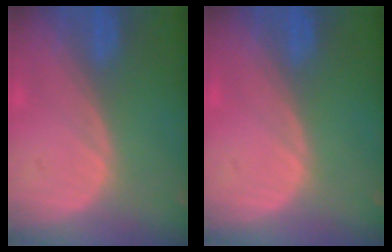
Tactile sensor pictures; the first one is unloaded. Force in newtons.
{"total": 0.0}